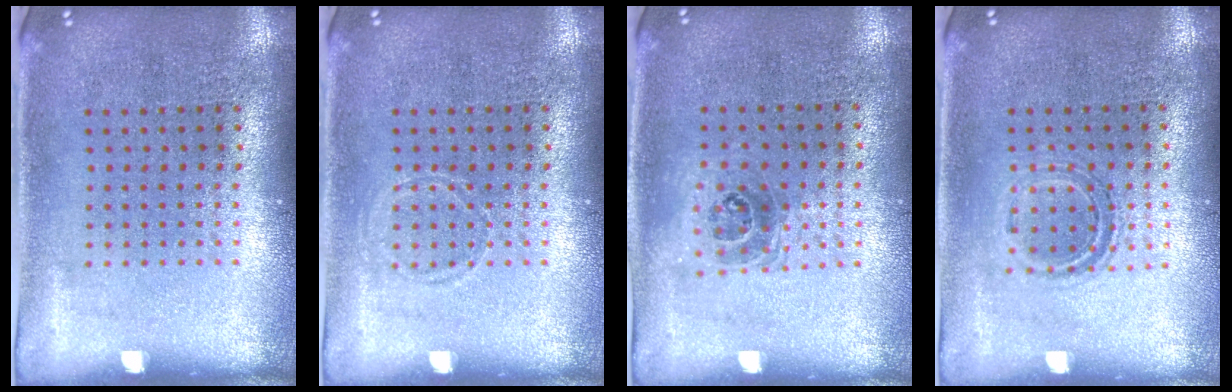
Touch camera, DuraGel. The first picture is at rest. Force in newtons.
{"total": 0.8, "press": 0.7, "slide": 0.2}
{"total": 1.1, "press": 0.9, "slide": 0.5}
{"total": 1.1, "press": 0.9, "slide": 0.6}